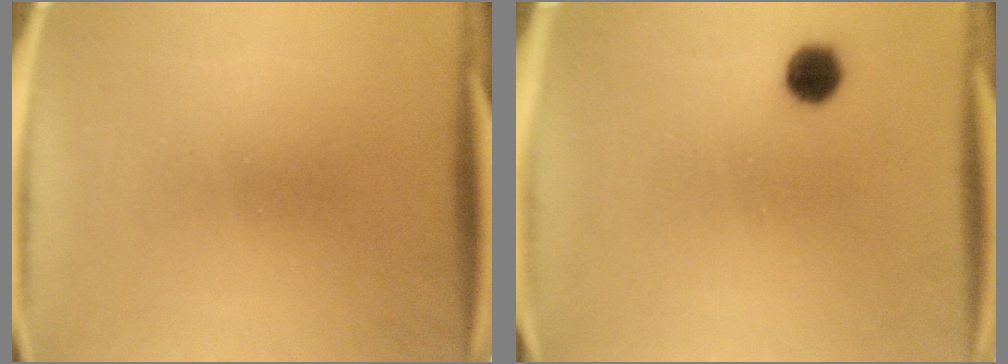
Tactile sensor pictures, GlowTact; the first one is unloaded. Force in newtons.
{"total": 4.2}